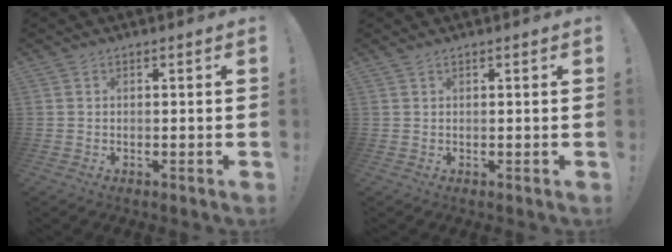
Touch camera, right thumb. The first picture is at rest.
{"total": 0.6, "force": [0.3, -0.2, 0.4], "torque": [-0.008, -0.001, 0.005]}